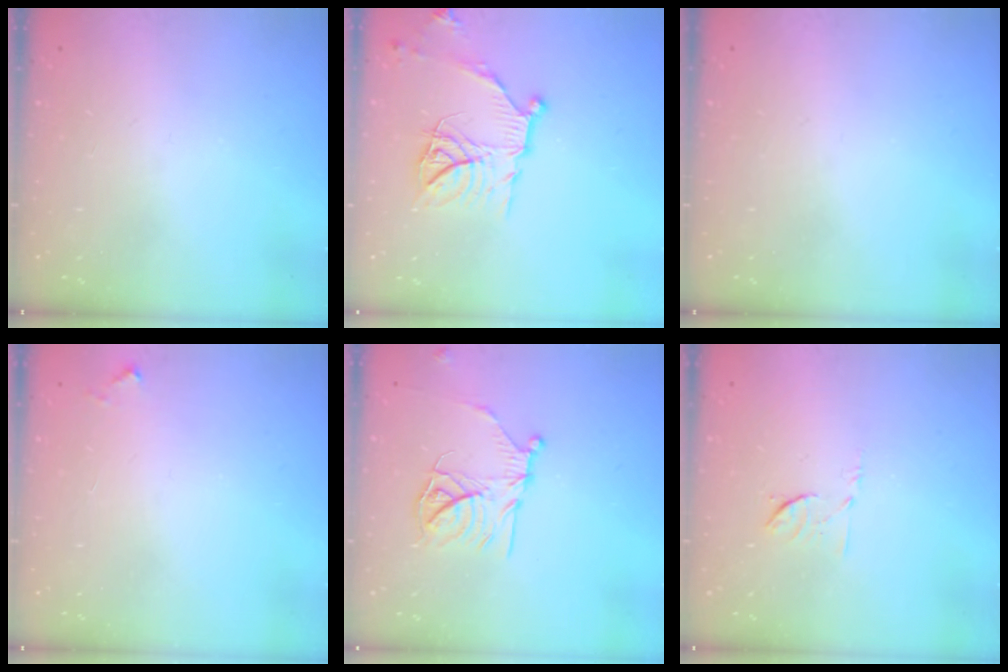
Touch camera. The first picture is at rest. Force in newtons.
{"total": 14.7, "press": 14.7, "slide": 0.2}
{"total": 0.0}
{"total": 4.2, "press": 4.2, "slide": 0.1}
{"total": 13.2, "press": 13.2, "slide": 0.8}
{"total": 6.6, "press": 6.5, "slide": 1.1}